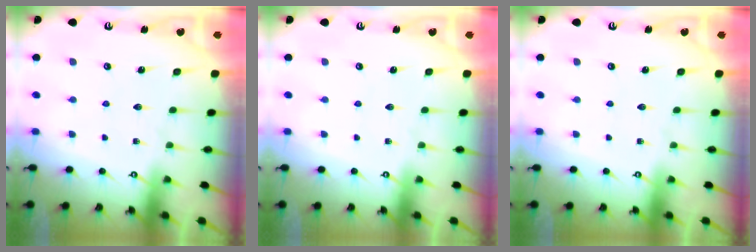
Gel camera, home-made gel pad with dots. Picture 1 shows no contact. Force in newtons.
{"total": 0.0}
{"total": 0.0}